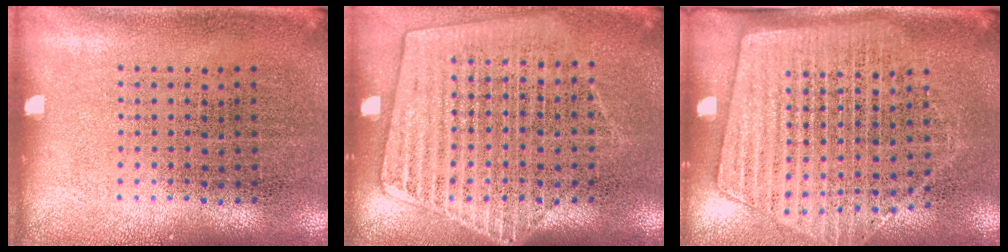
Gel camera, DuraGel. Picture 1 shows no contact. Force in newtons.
{"total": 1.6, "press": 1.5, "slide": 0.6}
{"total": 1.7, "press": 1.4, "slide": 1.0}